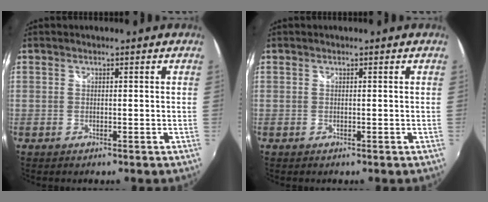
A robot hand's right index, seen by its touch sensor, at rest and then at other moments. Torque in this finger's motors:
{"motor_torque": [0.06, 0.06, 0.00, 0.00]}